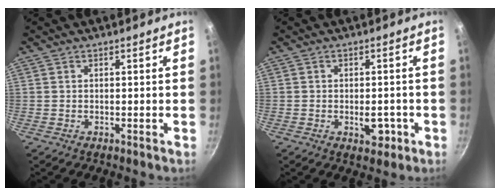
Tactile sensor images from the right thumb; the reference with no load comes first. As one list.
[{"total": 3.8, "force": [-1.3, 2.2, 2.8], "torque": [-0.021, 0.005, -0.011]}]